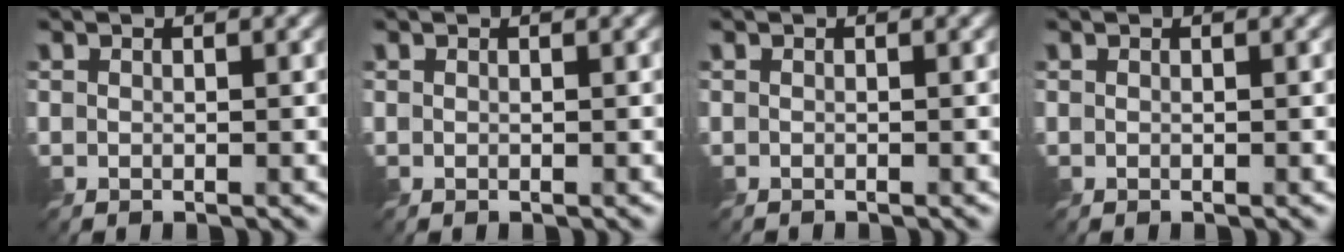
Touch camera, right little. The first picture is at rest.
{"total": 0.0}
{"total": 0.0}
{"total": 0.0}